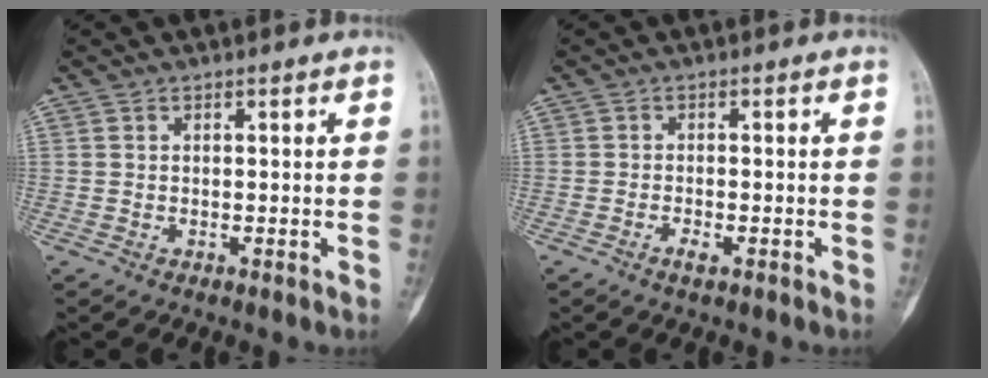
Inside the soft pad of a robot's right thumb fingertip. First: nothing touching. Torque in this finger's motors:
{"motor_torque": [-0.09, -0.14, 0.22, 0.12, 0.04]}